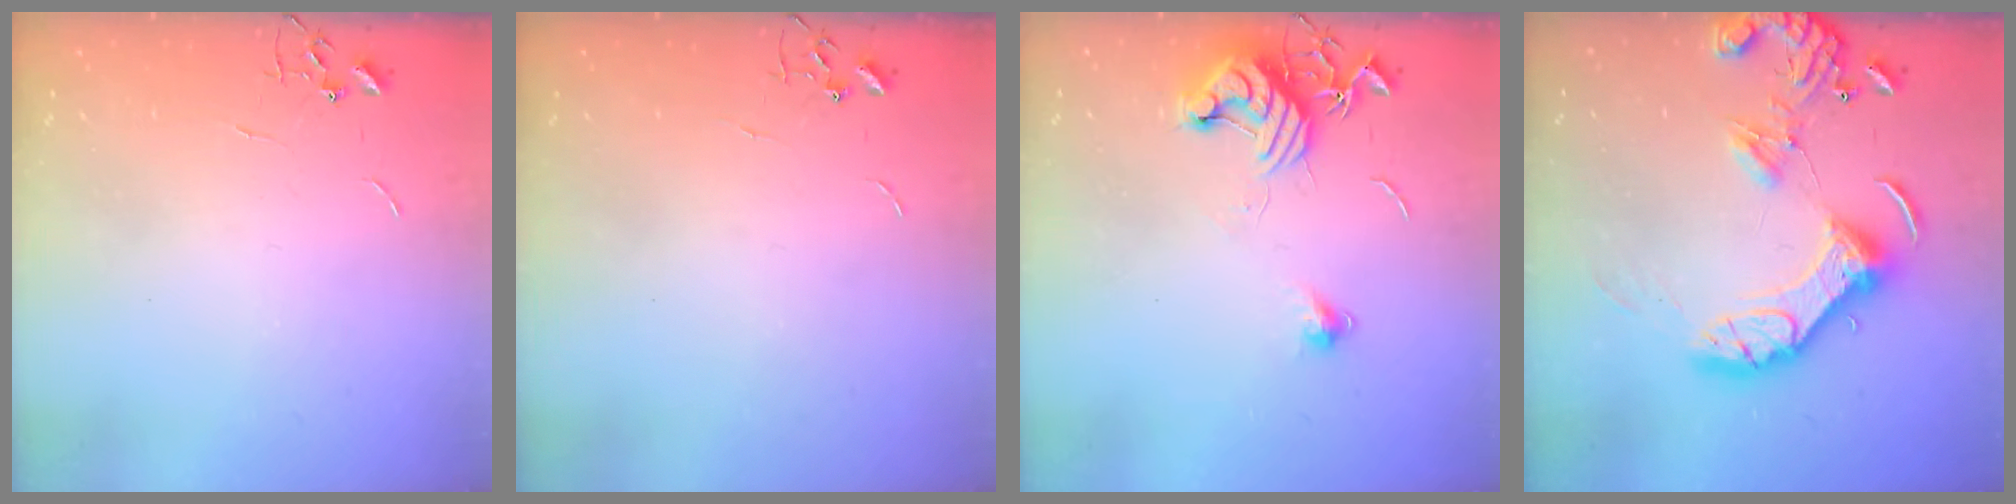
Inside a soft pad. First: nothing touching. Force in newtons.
{"total": 0.0}
{"total": 12.2, "press": 12.2, "slide": 1.3}
{"total": 15.5, "press": 15.3, "slide": 2.4}